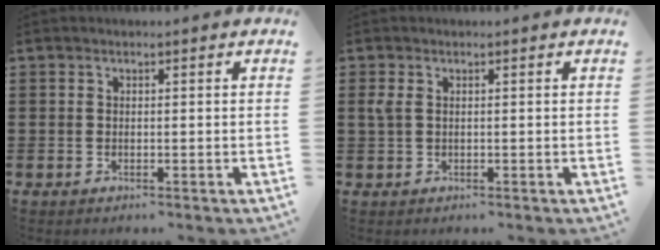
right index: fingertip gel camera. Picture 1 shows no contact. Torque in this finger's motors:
{"motor_torque": [0.38, -0.08, 0.16, 0.06]}